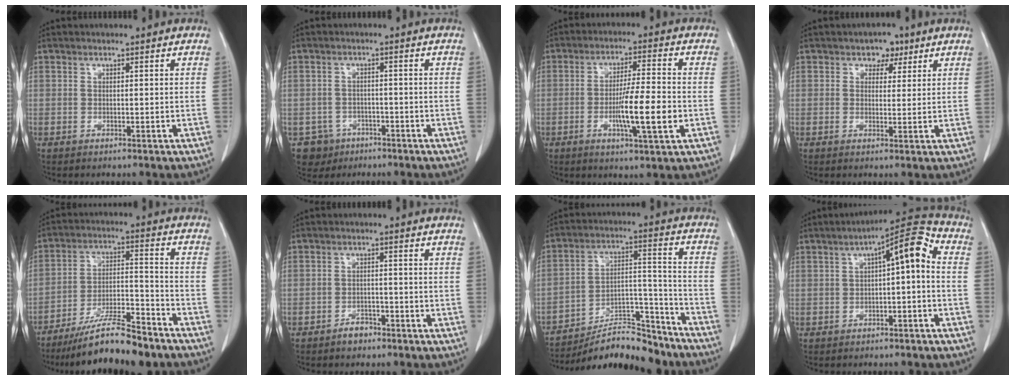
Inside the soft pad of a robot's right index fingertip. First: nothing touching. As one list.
[{"total": 4.8, "force": [-2.8, 3.9, 0.0], "torque": [0.003, 0.009, -0.043]}, {"total": 9.5, "force": [-2.4, 0.4, 9.2], "torque": [-0.156, -0.008, -0.041]}, {"total": 3.4, "force": [1.8, 2.5, 1.3], "torque": [-0.010, 0.005, 0.023]}, {"total": 13.6, "force": [-11.3, 1.8, 7.4], "torque": [-0.123, 0.004, -0.190]}, {"total": 2.3, "force": [-1.8, 1.2, 0.7], "torque": [-0.012, 0.004, -0.027]}, {"total": 17.4, "force": [-16.2, 3.6, 5.2], "torque": [-0.092, 0.034, -0.258]}, {"total": 8.5, "force": [0.7, 1.9, 8.2], "torque": [-0.125, 0.038, 0.006]}]